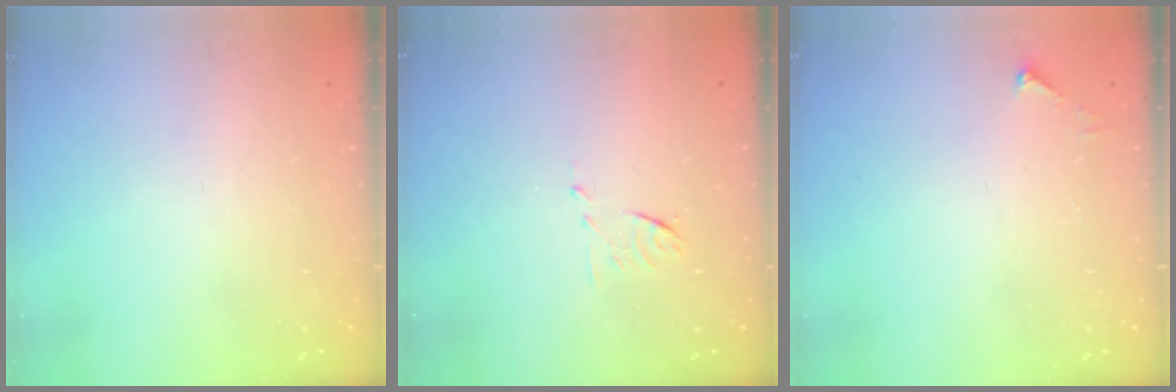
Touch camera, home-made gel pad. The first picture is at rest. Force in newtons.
{"total": 5.9, "press": 5.9, "slide": 0.5}
{"total": 2.5, "press": 2.5, "slide": 0.3}